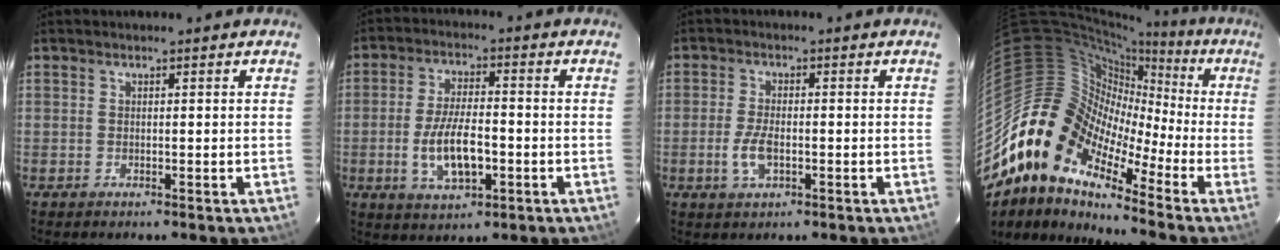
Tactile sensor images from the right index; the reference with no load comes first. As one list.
[{"total": 9.9, "force": [-2.6, 4.0, 8.6], "torque": [-0.171, -0.007, -0.041]}, {"total": 4.8, "force": [-1.4, 2.2, 4.0], "torque": [-0.090, -0.003, -0.027]}, {"total": 12.9, "force": [-5.7, 8.7, 7.6], "torque": [-0.112, 0.013, -0.131]}]